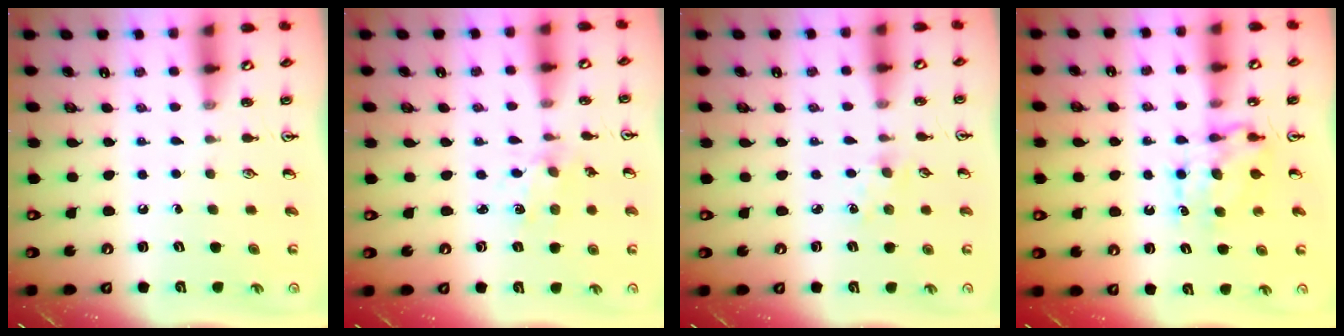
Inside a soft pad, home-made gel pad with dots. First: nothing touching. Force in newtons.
{"total": 1.8, "press": 1.8, "slide": 0.3}
{"total": 1.9, "press": 1.9, "slide": 0.3}
{"total": 6.6, "press": 6.6, "slide": 0.5}